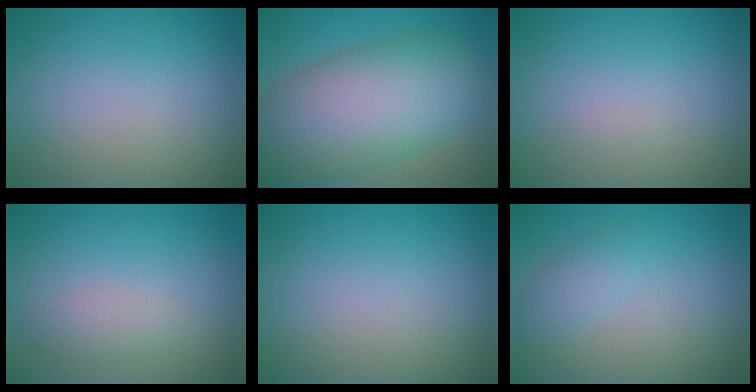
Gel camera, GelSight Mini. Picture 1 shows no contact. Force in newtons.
{"total": 11.3, "press": 11.3, "slide": 0.9}
{"total": 0.0}
{"total": 1.5, "press": 1.5, "slide": 0.1}
{"total": 0.0}
{"total": 1.6, "press": 1.6, "slide": 0.0}